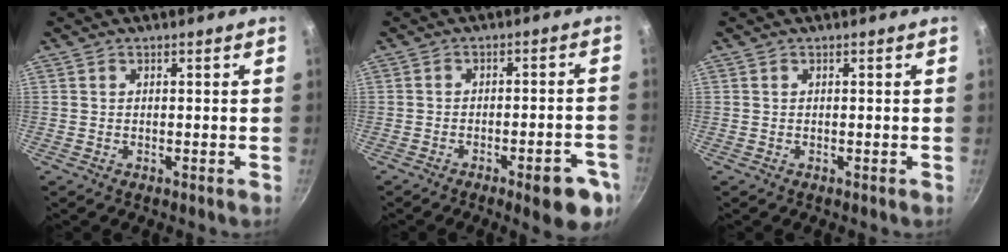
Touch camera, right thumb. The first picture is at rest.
{"total": 8.9, "force": [-4.8, 2.4, 7.1], "torque": [-0.079, 0.028, -0.057]}
{"total": 0.0}